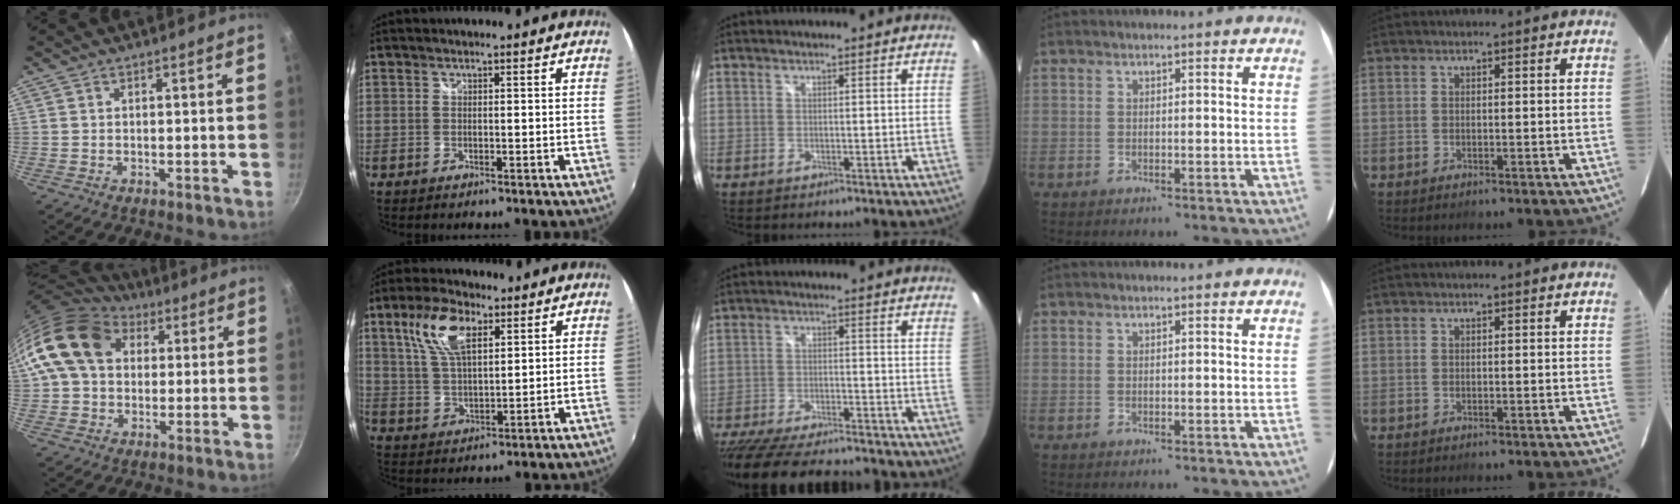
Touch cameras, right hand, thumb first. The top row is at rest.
{"thumb": {"total": 16.7, "force": [4.7, 12.6, 9.9], "torque": [-0.165, 0.021, 0.070]}, "index": {"total": 10.8, "force": [5.2, 4.9, 8.1], "torque": [-0.162, 0.017, 0.104]}, "middle": {"total": 21.4, "force": [-18.2, 5.3, 10.0], "torque": [-0.207, -0.039, -0.277]}}